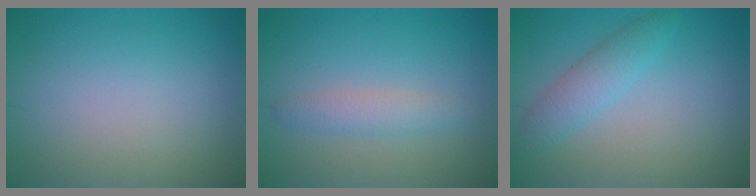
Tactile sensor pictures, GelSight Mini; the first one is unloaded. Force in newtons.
{"total": 2.0, "press": 2.0, "slide": 0.1}
{"total": 2.8, "press": 2.8, "slide": 0.2}